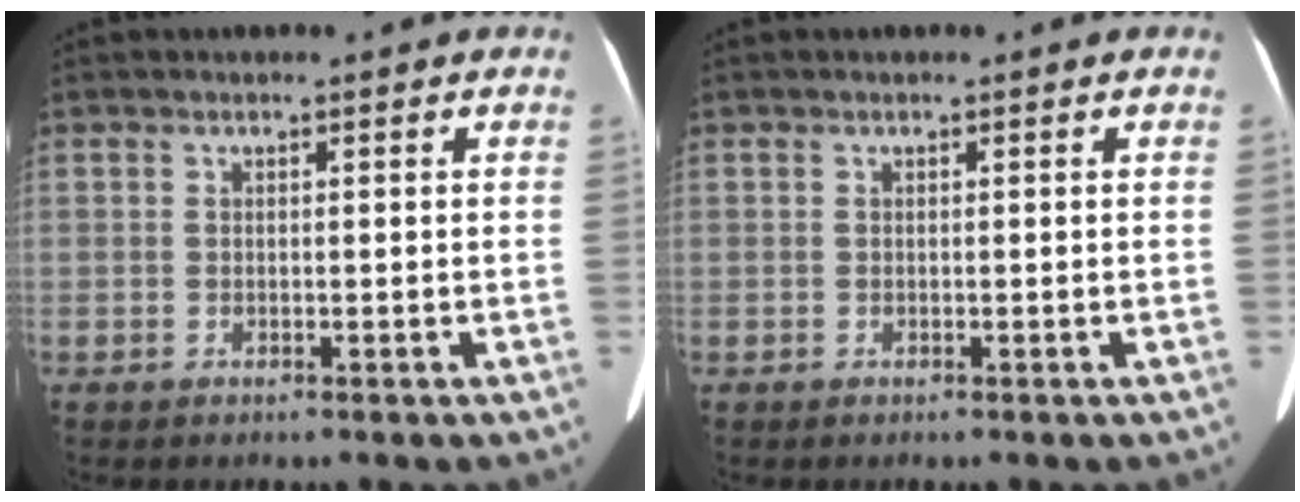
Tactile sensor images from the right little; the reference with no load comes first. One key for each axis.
{"total": 0.0}